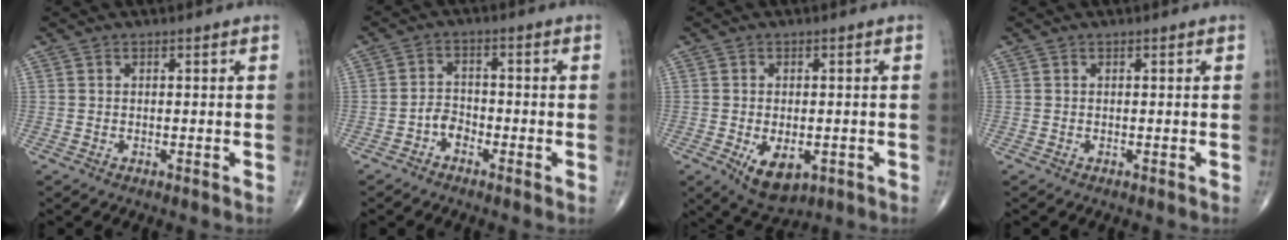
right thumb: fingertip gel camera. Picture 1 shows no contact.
{"total": 3.0, "force": [-1.9, 1.9, 1.3], "torque": [-0.011, 0.013, -0.042]}
{"total": 7.7, "force": [-2.4, 4.3, 5.9], "torque": [-0.084, -0.004, -0.025]}
{"total": 0.0}